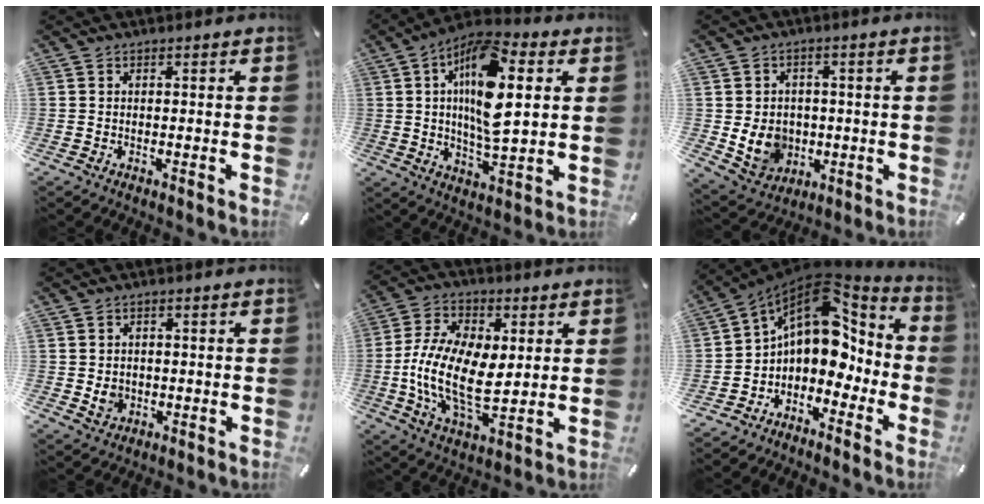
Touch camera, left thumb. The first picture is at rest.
{"total": 16.1, "force": [4.1, 6.9, 13.9], "torque": [-0.254, -0.011, 0.067]}
{"total": 9.3, "force": [-1.0, 8.3, 4.2], "torque": [-0.099, 0.006, -0.014]}
{"total": 3.5, "force": [-0.1, 3.1, 1.6], "torque": [-0.021, -0.004, -0.006]}
{"total": 15.6, "force": [0.0, 9.3, 12.5], "torque": [-0.264, -0.002, 0.002]}
{"total": 12.9, "force": [3.4, 9.2, 8.4], "torque": [-0.132, -0.038, 0.057]}